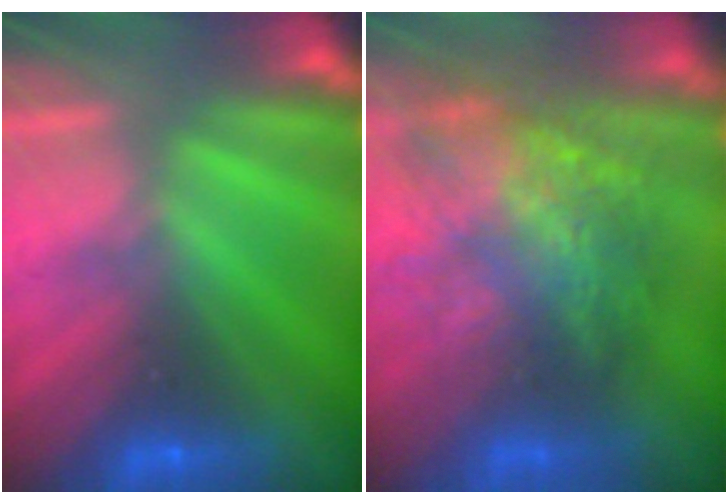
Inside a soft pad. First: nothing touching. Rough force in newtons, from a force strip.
{"total": 7.5}